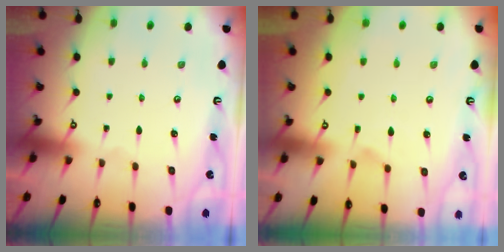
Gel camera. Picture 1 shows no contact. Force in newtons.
{"total": 2.1, "press": 1.8, "slide": 1.2}